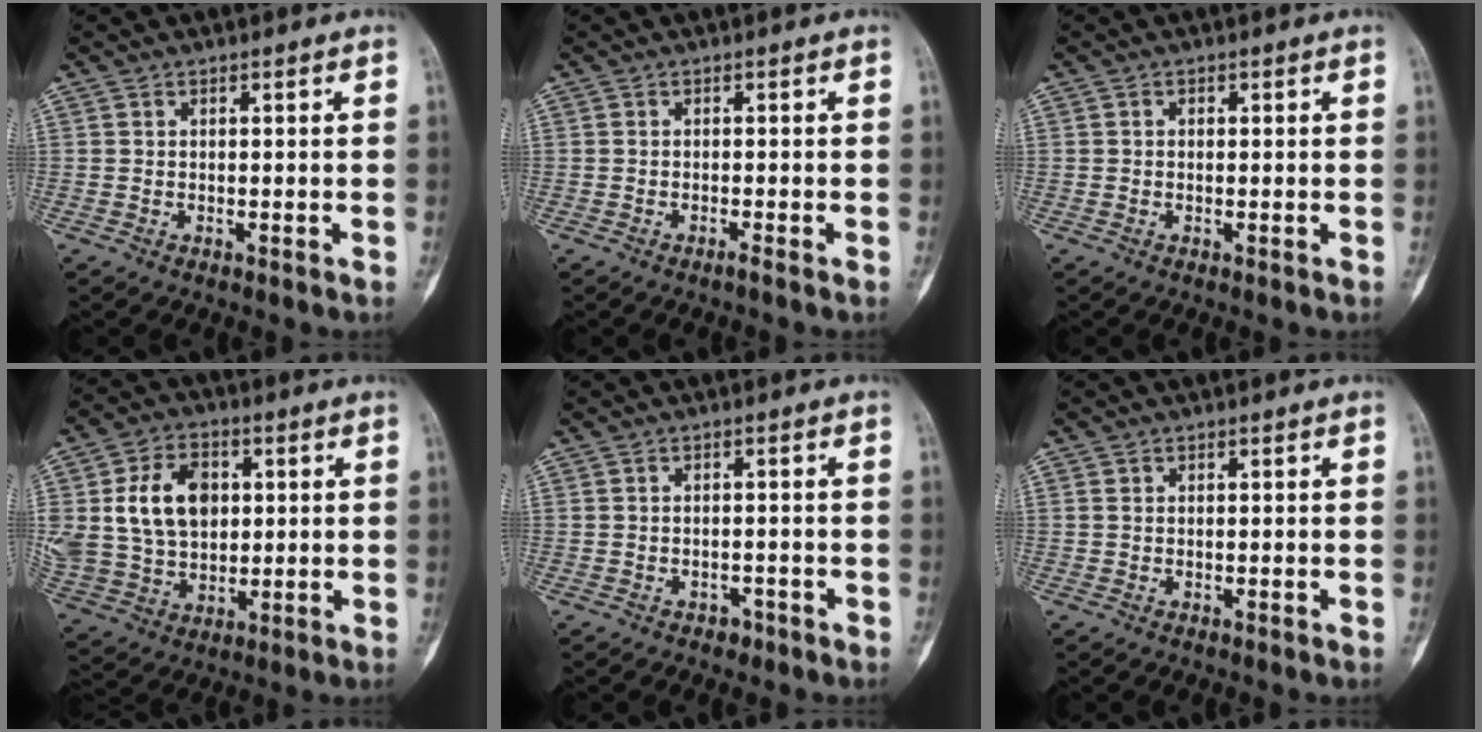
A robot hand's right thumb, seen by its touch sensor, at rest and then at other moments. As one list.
[{"total": 0.7, "force": [-0.5, -0.1, 0.4], "torque": [-0.010, -0.001, -0.011]}, {"total": 0.6, "force": [0.1, 0.5, 0.3], "torque": [0.000, 0.001, 0.000]}, {"total": 16.3, "force": [3.2, 11.9, 10.7], "torque": [-0.179, 0.002, 0.068]}, {"total": 1.7, "force": [-1.2, 1.1, 0.6], "torque": [-0.007, 0.008, -0.015]}, {"total": 0.5, "force": [0.2, 0.5, 0.1], "torque": [0.000, 0.002, 0.003]}]